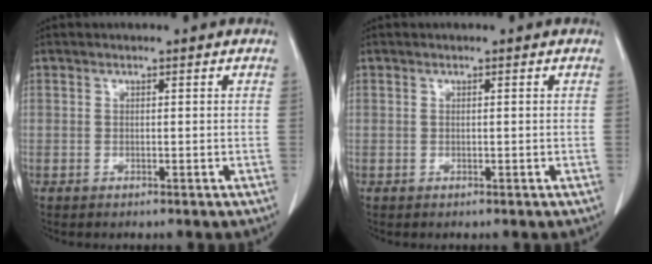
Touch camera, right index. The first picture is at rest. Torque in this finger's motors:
{"motor_torque": [-0.05, 0.01, 0.00, 0.01]}